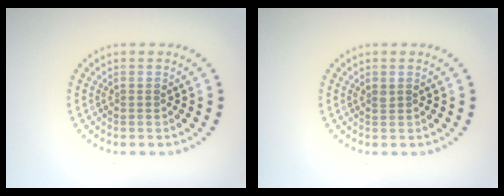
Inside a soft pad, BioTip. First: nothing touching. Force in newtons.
{"total": 0.5, "press": 0.5, "slide": 0.3}